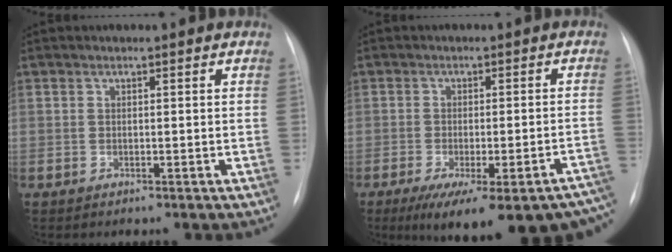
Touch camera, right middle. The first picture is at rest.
{"total": 22.3, "force": [-17.8, 4.1, 12.9], "torque": [-0.117, -0.013, -0.217]}